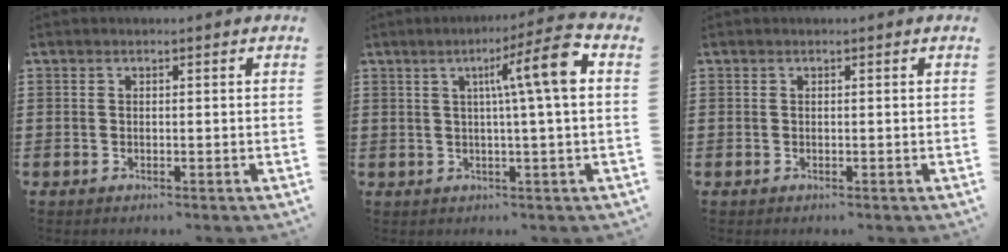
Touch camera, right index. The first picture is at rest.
{"total": 9.1, "force": [2.0, -0.1, 8.9], "torque": [-0.147, -0.005, 0.019]}
{"total": 0.0}